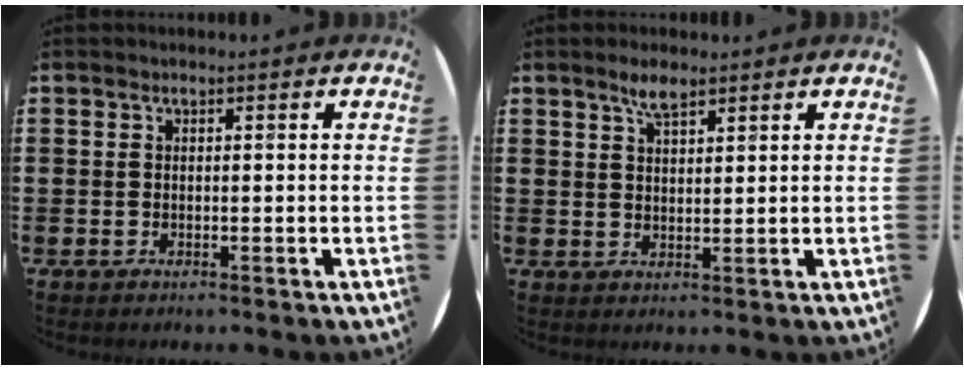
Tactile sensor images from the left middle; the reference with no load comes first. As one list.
[{"total": 3.3, "force": [2.6, 0.9, 1.9], "torque": [-0.033, 0.003, 0.044]}]